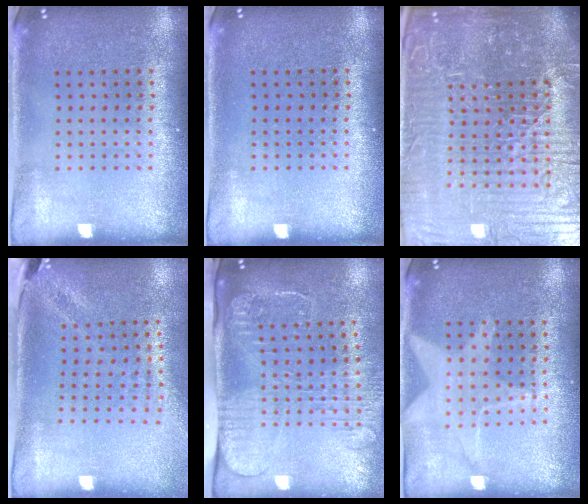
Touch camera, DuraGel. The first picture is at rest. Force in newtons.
{"total": 0.0}
{"total": 7.8, "press": 7.0, "slide": 3.5}
{"total": 1.9, "press": 1.6, "slide": 1.1}
{"total": 2.7, "press": 2.1, "slide": 1.7}
{"total": 1.0, "press": 1.0, "slide": 0.1}